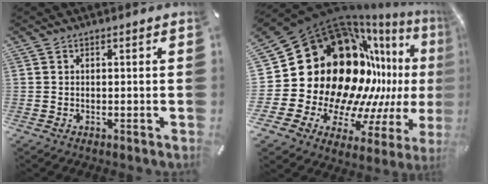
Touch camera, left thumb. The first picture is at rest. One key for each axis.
{"total": 33.5, "fx": 5.3, "fy": 24.6, "fz": 22.1, "tx": -0.339, "ty": -0.135, "tz": 0.172}